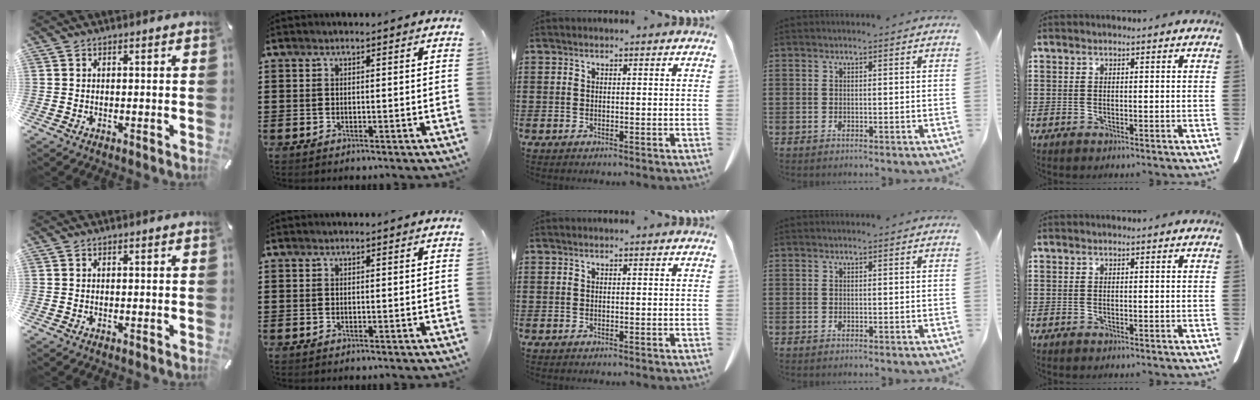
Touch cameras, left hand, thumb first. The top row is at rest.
{}